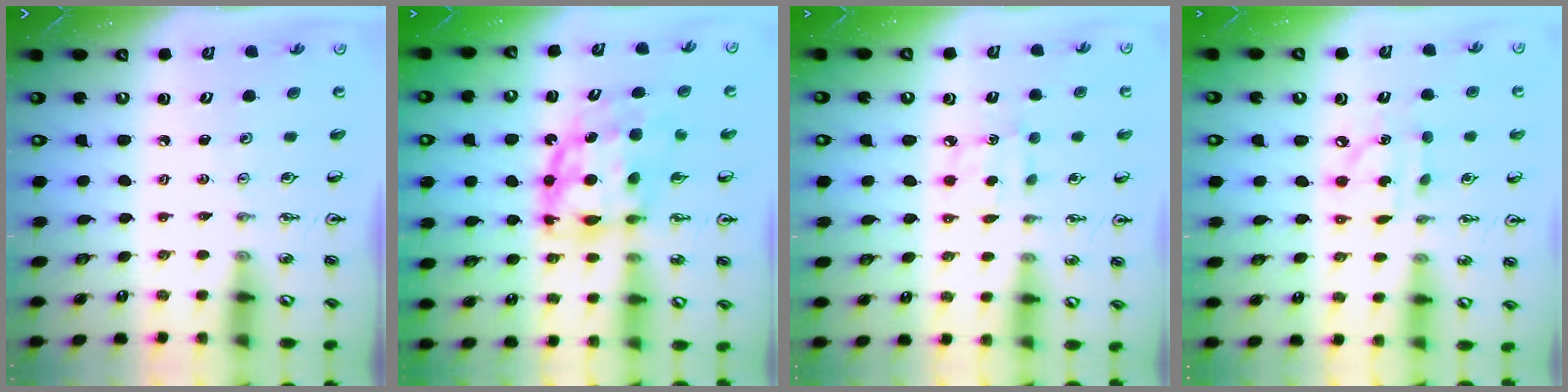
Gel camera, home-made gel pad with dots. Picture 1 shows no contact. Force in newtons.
{"total": 10.8, "press": 10.8, "slide": 0.9}
{"total": 7.5, "press": 7.5, "slide": 0.6}
{"total": 7.5, "press": 7.5, "slide": 0.4}